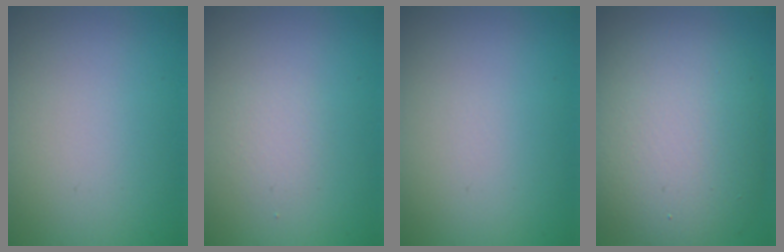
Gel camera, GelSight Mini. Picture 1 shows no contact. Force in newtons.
{"total": 1.2, "press": 1.2, "slide": 0.0}
{"total": 0.0}
{"total": 10.2, "press": 10.2, "slide": 1.0}